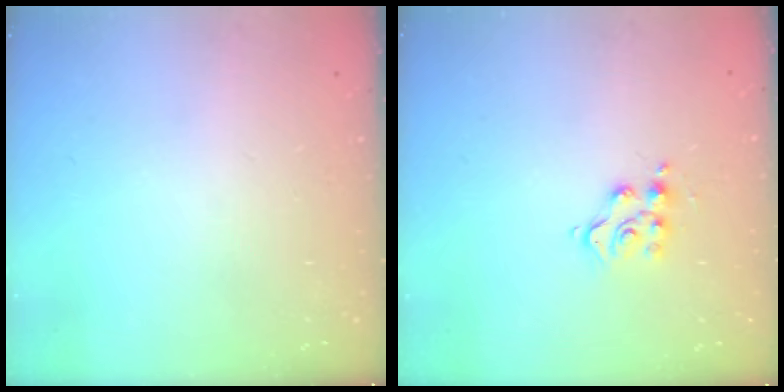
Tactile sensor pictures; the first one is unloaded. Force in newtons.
{"total": 9.1, "press": 9.1, "slide": 0.5}